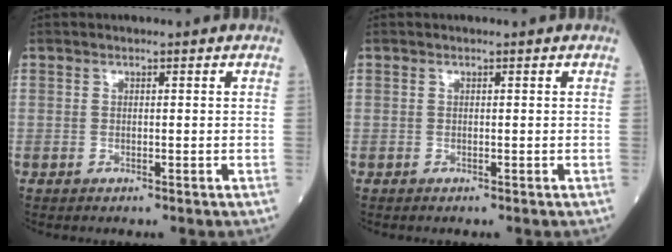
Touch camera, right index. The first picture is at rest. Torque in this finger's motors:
{"motor_torque": [0.08, 0.04, 0.04, 0.01]}